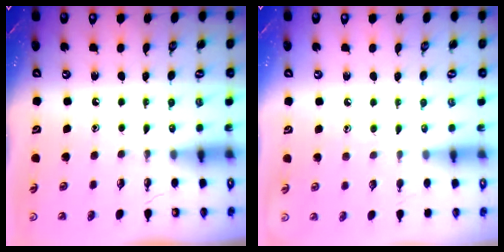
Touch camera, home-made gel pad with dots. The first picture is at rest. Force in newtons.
{"total": 5.0, "press": 4.9, "slide": 0.6}